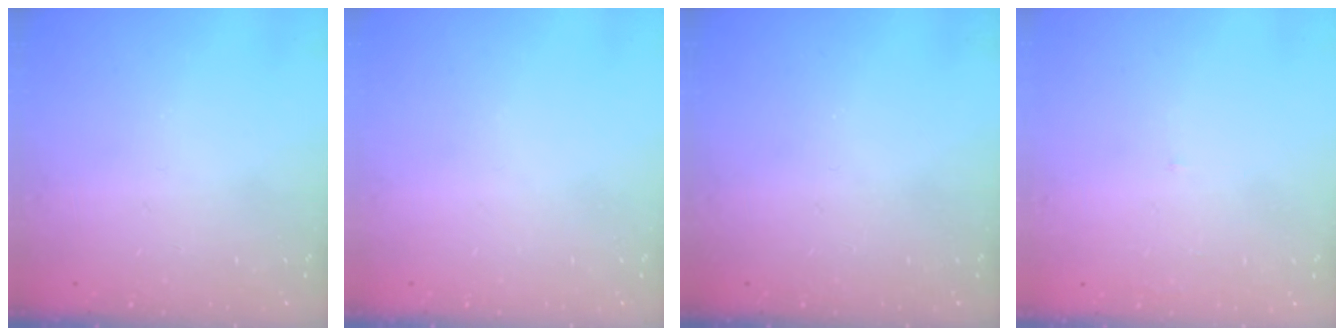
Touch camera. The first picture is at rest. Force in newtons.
{"total": 0.0}
{"total": 0.0}
{"total": 2.0, "press": 2.0, "slide": 0.1}